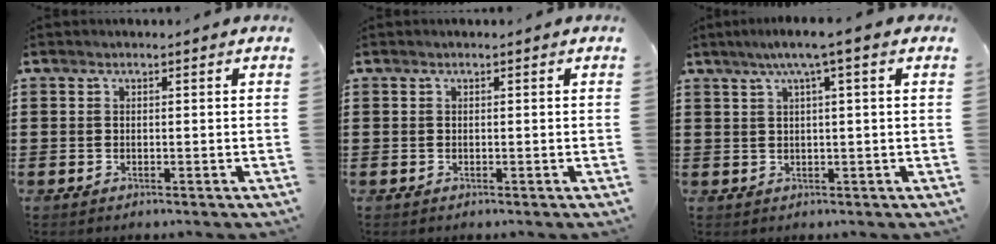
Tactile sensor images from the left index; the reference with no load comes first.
{"total": 0.0}
{"total": 3.8, "force": [1.6, -0.4, 3.4], "torque": [-0.068, -0.001, 0.025]}